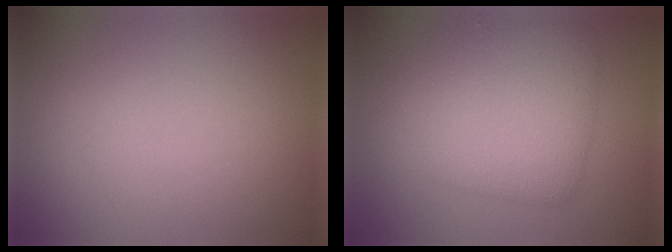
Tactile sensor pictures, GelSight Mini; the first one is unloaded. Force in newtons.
{"total": 6.0, "press": 6.0, "slide": 0.2}